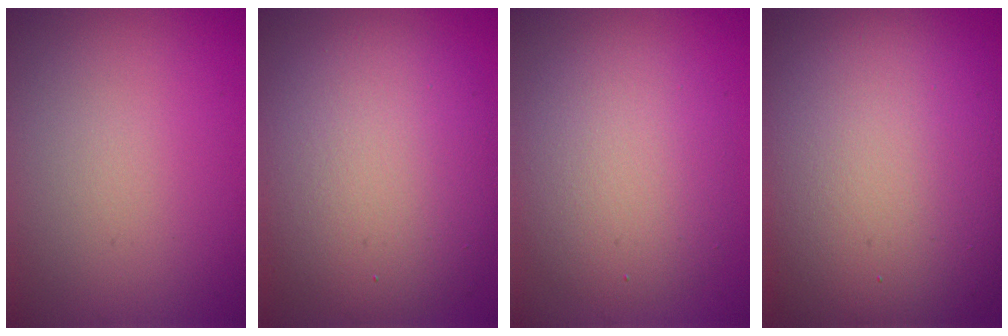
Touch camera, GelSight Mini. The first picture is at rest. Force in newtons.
{"total": 10.1, "press": 10.0, "slide": 1.1}
{"total": 5.9, "press": 5.9, "slide": 0.5}
{"total": 15.7, "press": 15.7, "slide": 1.3}